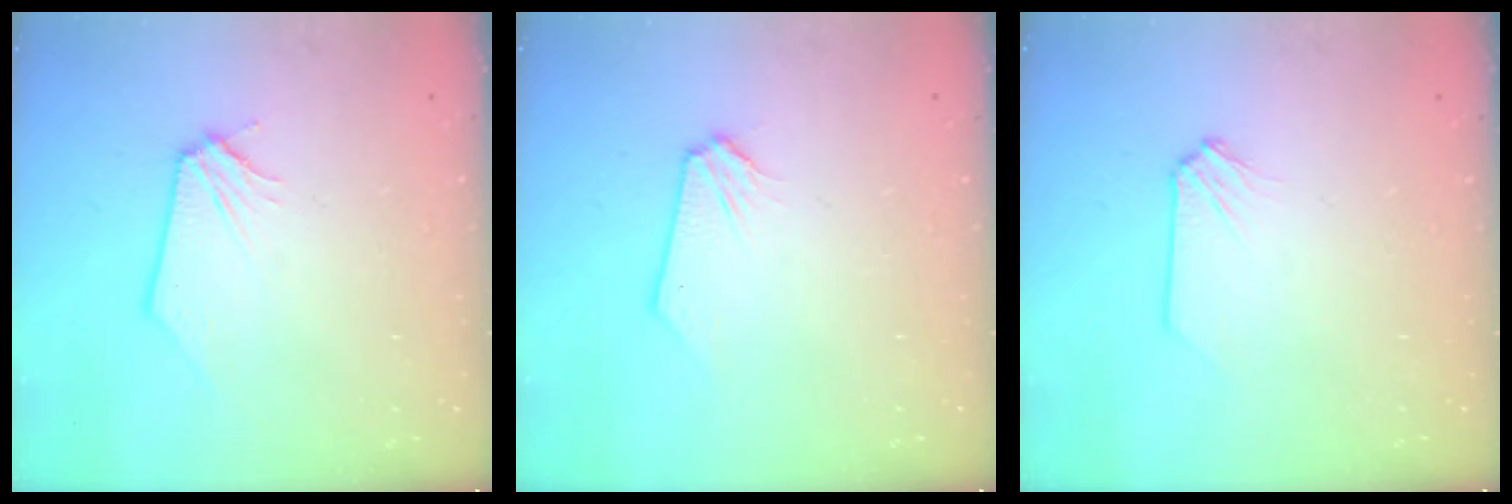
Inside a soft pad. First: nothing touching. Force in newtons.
{"total": 0.0}
{"total": 0.0}